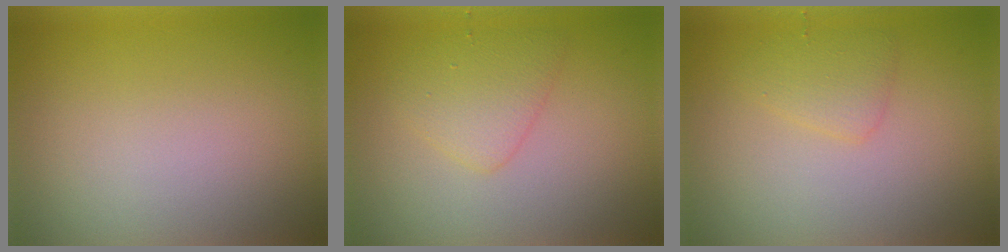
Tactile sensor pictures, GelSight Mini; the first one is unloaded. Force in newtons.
{"total": 2.6, "press": 2.6, "slide": 0.2}
{"total": 1.8, "press": 1.8, "slide": 0.1}